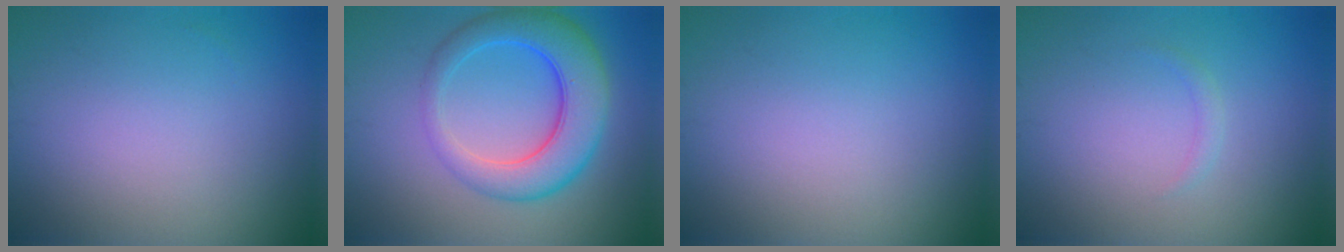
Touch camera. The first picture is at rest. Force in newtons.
{"total": 6.9, "press": 6.9, "slide": 0.2}
{"total": 0.0}
{"total": 0.8, "press": 0.8, "slide": 0.0}